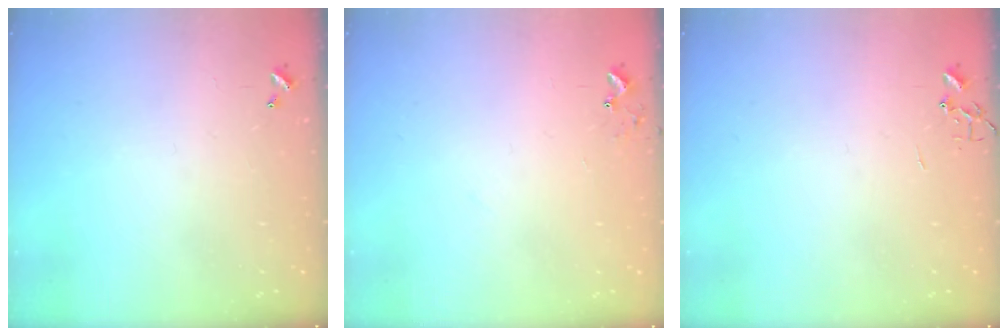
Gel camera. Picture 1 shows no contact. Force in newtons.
{"total": 5.8, "press": 5.8, "slide": 0.6}
{"total": 0.0}